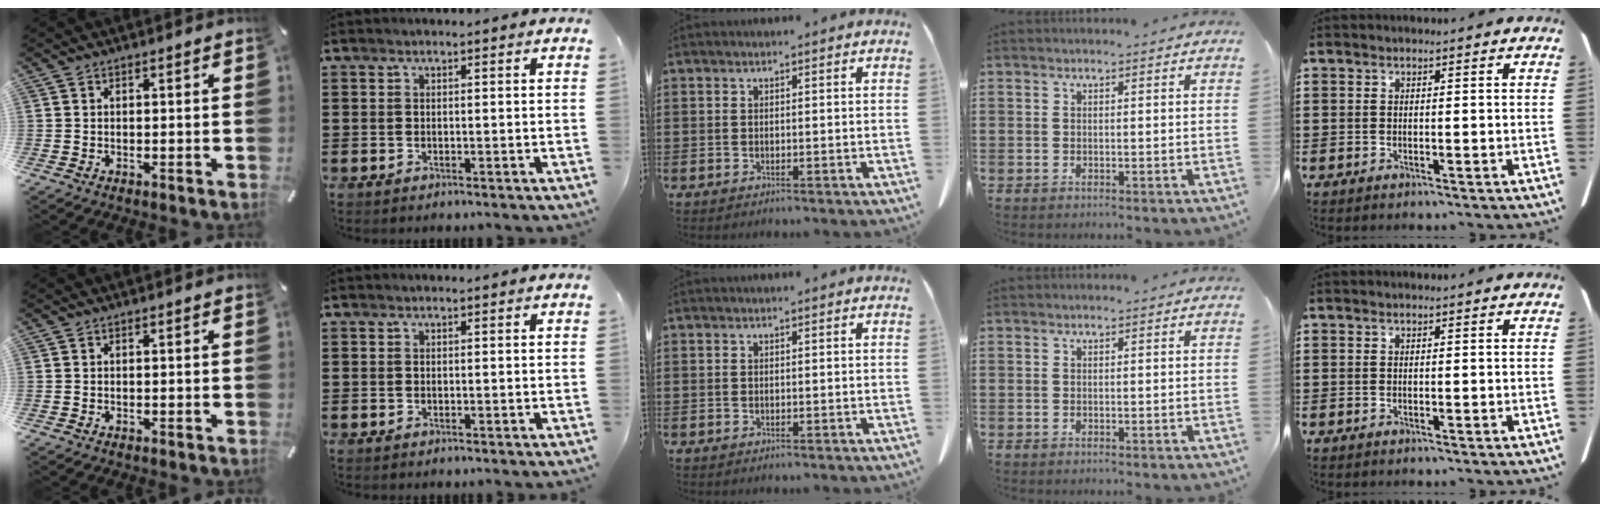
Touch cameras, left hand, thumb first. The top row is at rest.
{}